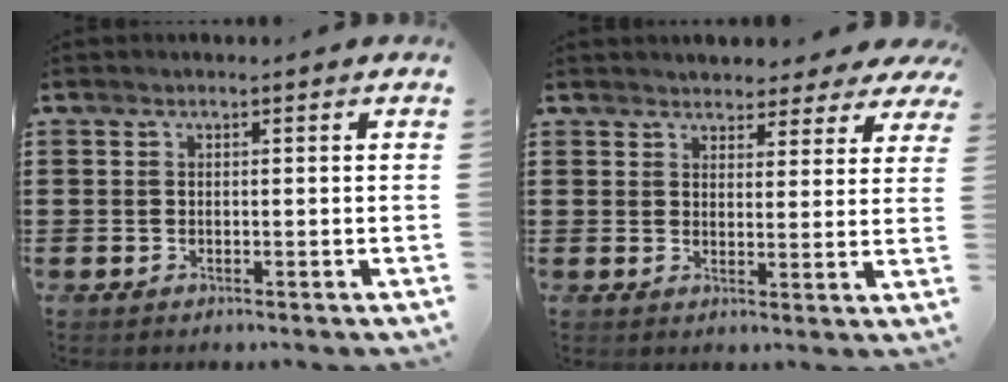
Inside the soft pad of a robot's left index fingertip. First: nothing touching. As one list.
[{"total": 3.5, "force": [3.3, 0.9, 0.2], "torque": [-0.012, -0.014, 0.060]}]